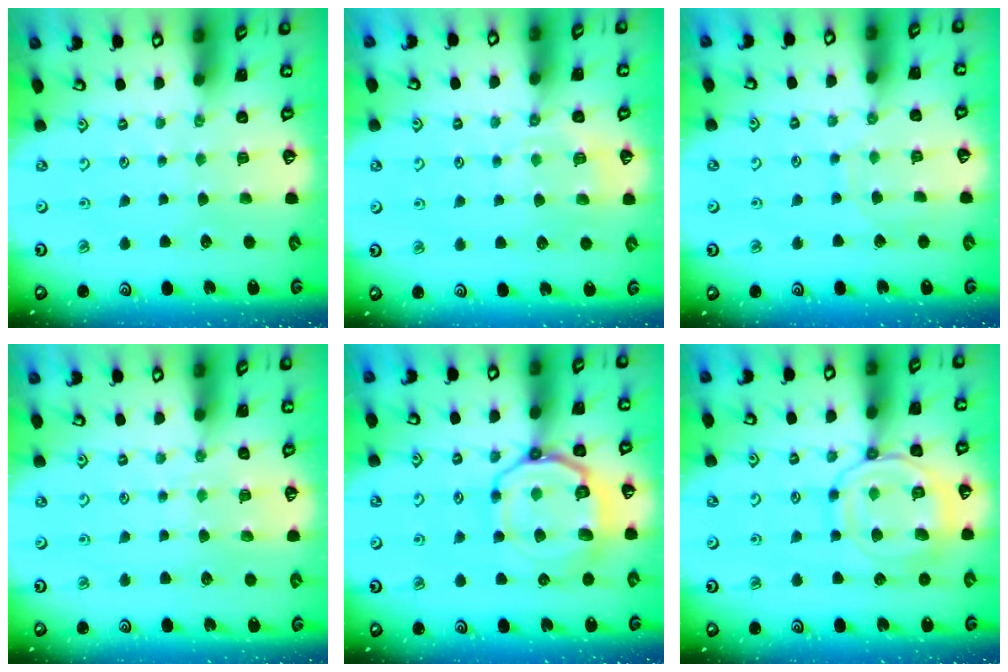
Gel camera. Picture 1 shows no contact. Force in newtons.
{"total": 6.4, "press": 6.3, "slide": 1.0}
{"total": 5.7, "press": 5.7, "slide": 0.4}
{"total": 5.9, "press": 5.8, "slide": 0.8}
{"total": 14.2, "press": 14.1, "slide": 1.6}
{"total": 13.9, "press": 13.8, "slide": 1.2}